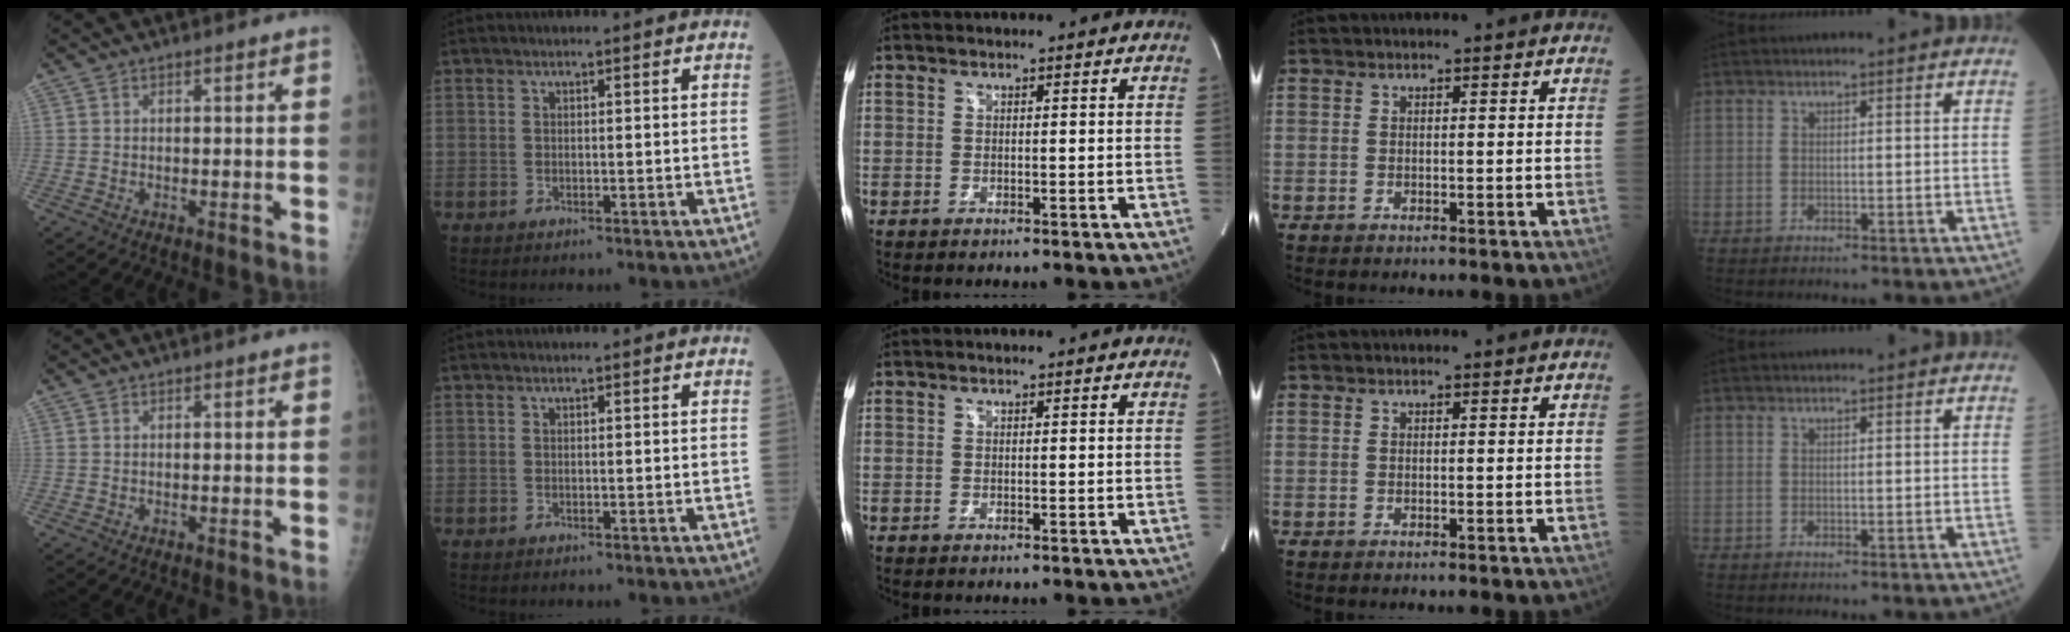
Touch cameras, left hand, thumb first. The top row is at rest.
{}